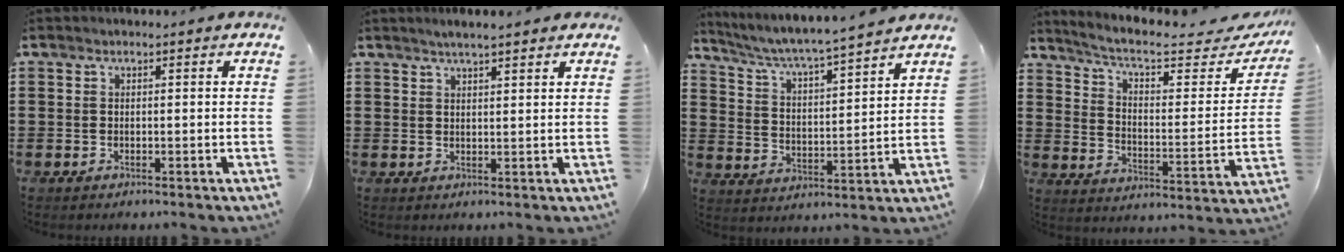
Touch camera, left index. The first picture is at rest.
{"total": 2.5, "force": [2.2, 0.2, 1.1], "torque": [-0.025, 0.004, 0.040]}
{"total": 4.7, "force": [4.3, -0.6, 1.6], "torque": [-0.053, -0.036, 0.066]}
{"total": 6.6, "force": [5.2, 1.1, 3.9], "torque": [-0.090, -0.036, 0.083]}